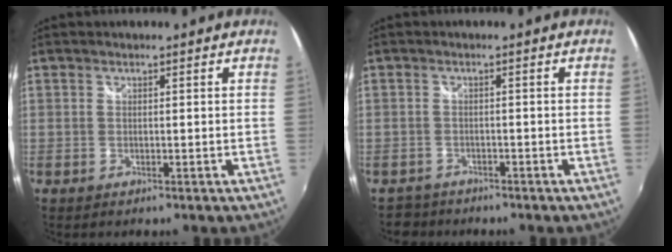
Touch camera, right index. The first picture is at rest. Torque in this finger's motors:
{"motor_torque": [0.01, -0.05, -0.08, -0.12]}